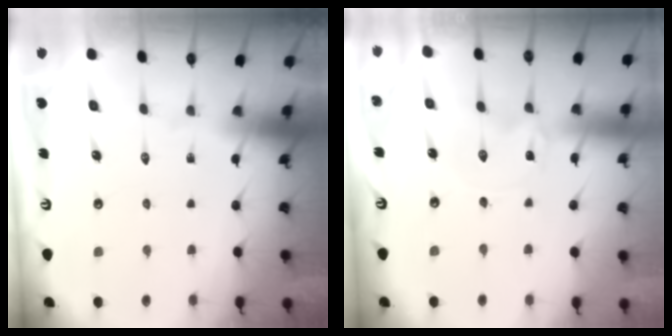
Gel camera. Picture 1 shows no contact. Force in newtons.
{"total": 0.0}